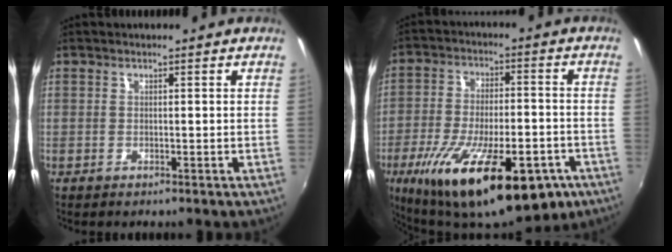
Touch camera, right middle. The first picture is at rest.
{"total": 25.6, "force": [-13.4, 9.9, 19.5], "torque": [-0.350, -0.054, -0.193]}